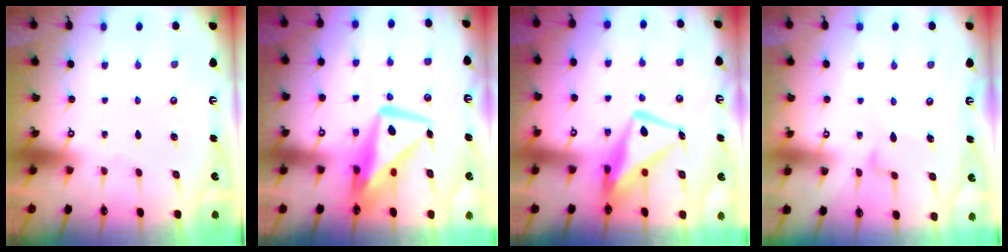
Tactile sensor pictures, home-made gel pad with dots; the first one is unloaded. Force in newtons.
{"total": 11.2, "press": 11.1, "slide": 1.7}
{"total": 12.8, "press": 12.7, "slide": 1.3}
{"total": 5.9, "press": 5.9, "slide": 0.4}